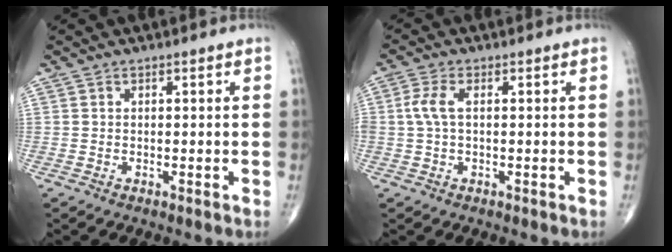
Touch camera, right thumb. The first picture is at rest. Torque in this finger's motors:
{"motor_torque": [-0.06, -0.02, 0.70, 0.22, 0.11]}